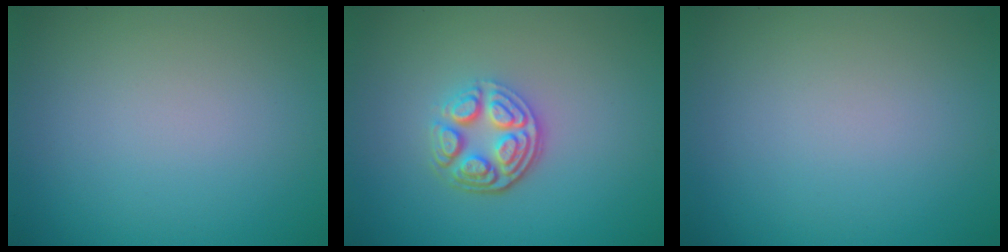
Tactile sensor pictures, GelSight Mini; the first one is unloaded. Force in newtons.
{"total": 4.1, "press": 3.2, "slide": 2.5}
{"total": 0.0}